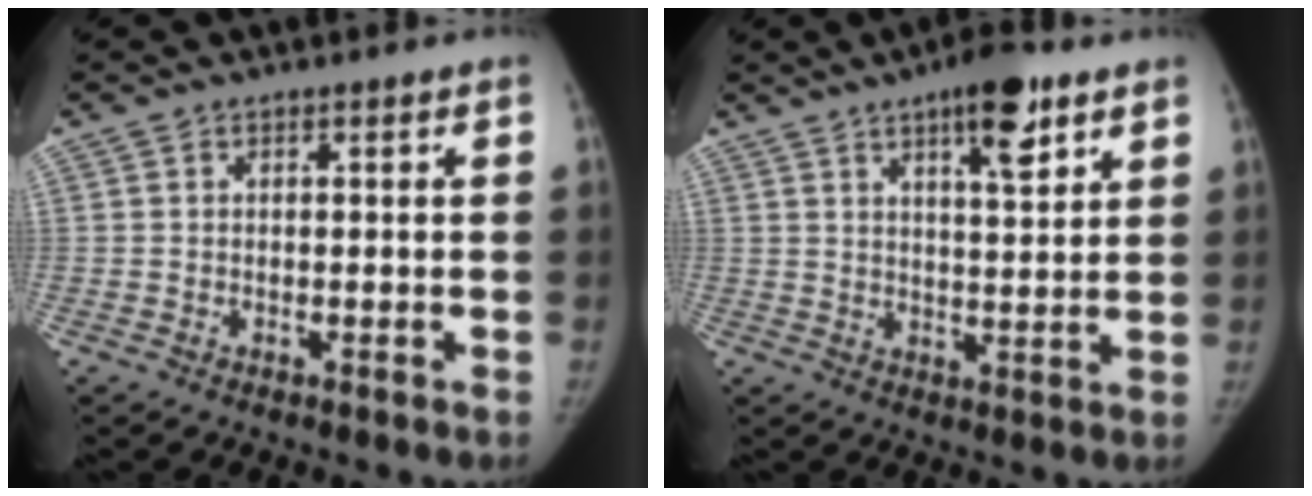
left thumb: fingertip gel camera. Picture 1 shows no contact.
{"total": 9.5, "force": [5.3, 3.1, 7.3], "torque": [-0.088, -0.027, 0.078]}